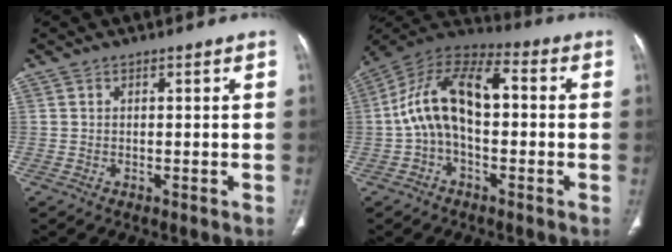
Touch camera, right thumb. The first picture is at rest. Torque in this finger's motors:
{"motor_torque": [2.24, 2.24, 0.38, -0.29, 0.40]}